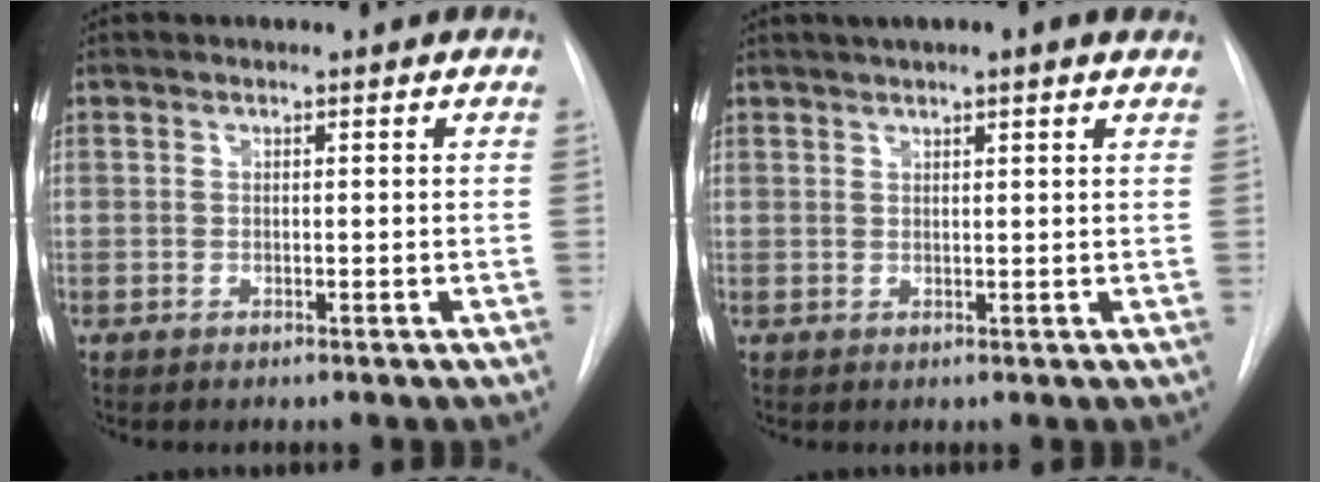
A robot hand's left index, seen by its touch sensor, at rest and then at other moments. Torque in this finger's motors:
{"motor_torque": [0.70, -1.08, -0.02, 0.02]}